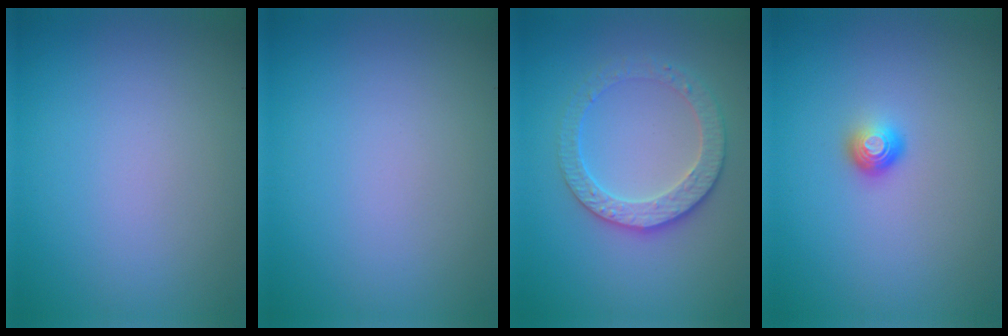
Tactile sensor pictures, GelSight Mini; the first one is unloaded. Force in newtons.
{"total": 0.0}
{"total": 3.3, "press": 3.2, "slide": 0.9}
{"total": 1.6, "press": 1.1, "slide": 1.1}